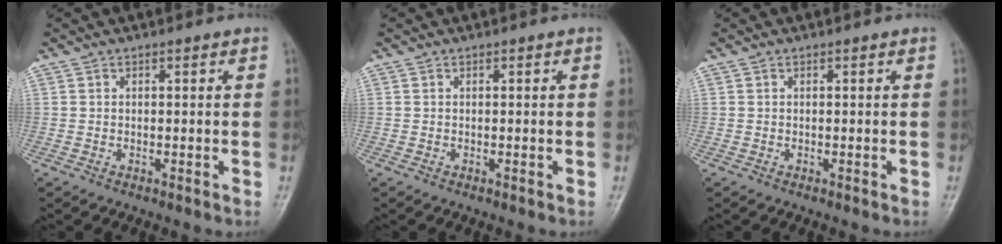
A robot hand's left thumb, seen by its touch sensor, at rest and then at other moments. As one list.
[{"total": 0.0}, {"total": 0.0}]